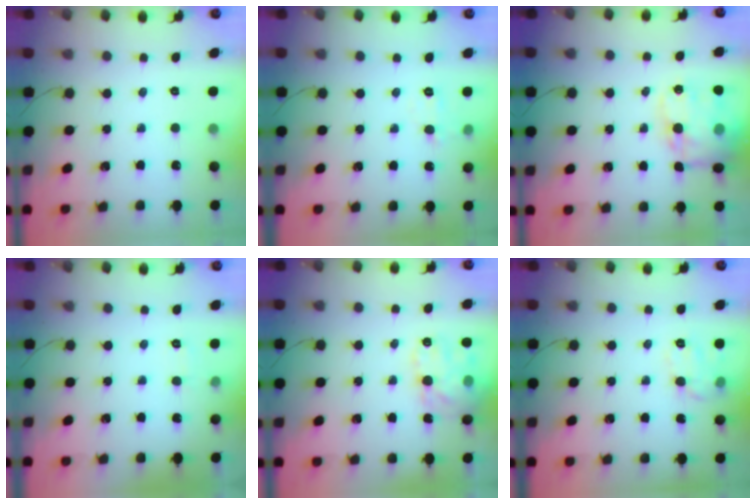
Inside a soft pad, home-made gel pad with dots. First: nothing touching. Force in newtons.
{"total": 4.7, "press": 4.4, "slide": 1.6}
{"total": 16.6, "press": 16.2, "slide": 3.5}
{"total": 2.0, "press": 1.7, "slide": 1.0}
{"total": 12.8, "press": 12.8, "slide": 1.1}
{"total": 9.4, "press": 9.3, "slide": 1.2}